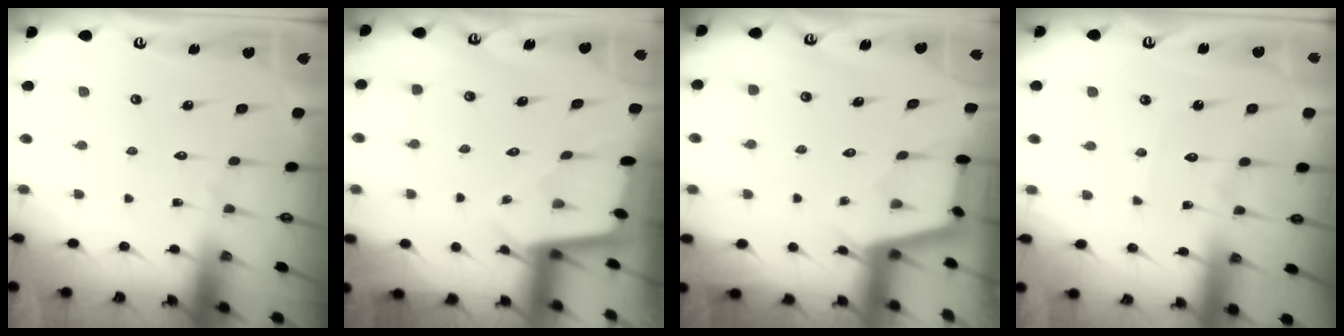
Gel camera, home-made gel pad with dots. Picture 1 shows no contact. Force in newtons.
{"total": 2.0, "press": 2.0, "slide": 0.2}
{"total": 2.9, "press": 2.9, "slide": 0.3}
{"total": 3.8, "press": 3.8, "slide": 0.4}